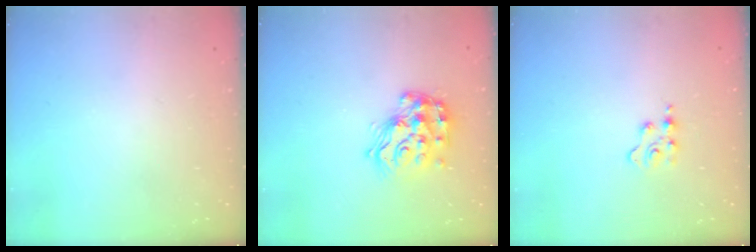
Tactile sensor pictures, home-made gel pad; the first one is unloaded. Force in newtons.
{"total": 17.0, "press": 17.0, "slide": 1.2}
{"total": 2.9, "press": 2.9, "slide": 0.4}